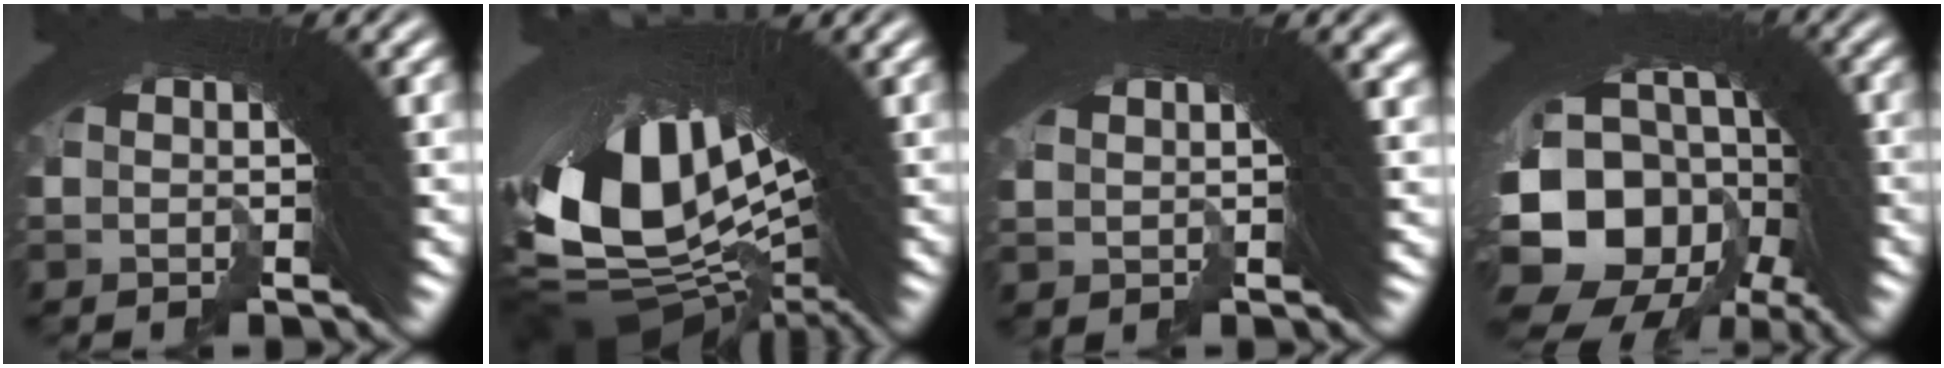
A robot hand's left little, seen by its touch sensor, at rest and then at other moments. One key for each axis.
{"total": 19.2, "fx": -1.0, "fy": 11.3, "fz": 15.5, "tx": -0.293, "ty": -0.056, "tz": 0.020}
{"total": 2.4, "fx": 1.8, "fy": -0.6, "fz": 1.5, "tx": 0.000, "ty": 0.015, "tz": 0.029}
{"total": 16.4, "fx": -2.6, "fy": 12.0, "fz": 10.9, "tx": -0.218, "ty": -0.055, "tz": -0.020}